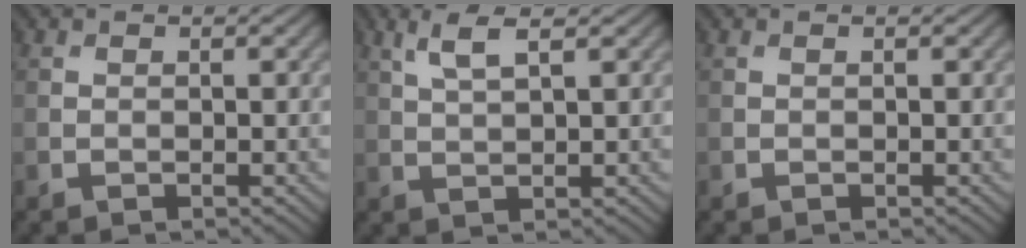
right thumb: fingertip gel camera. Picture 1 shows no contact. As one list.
[{"total": 3.8, "force": [2.1, 0.8, 3.0], "torque": [-0.074, 0.006, 0.046]}, {"total": 0.0}]